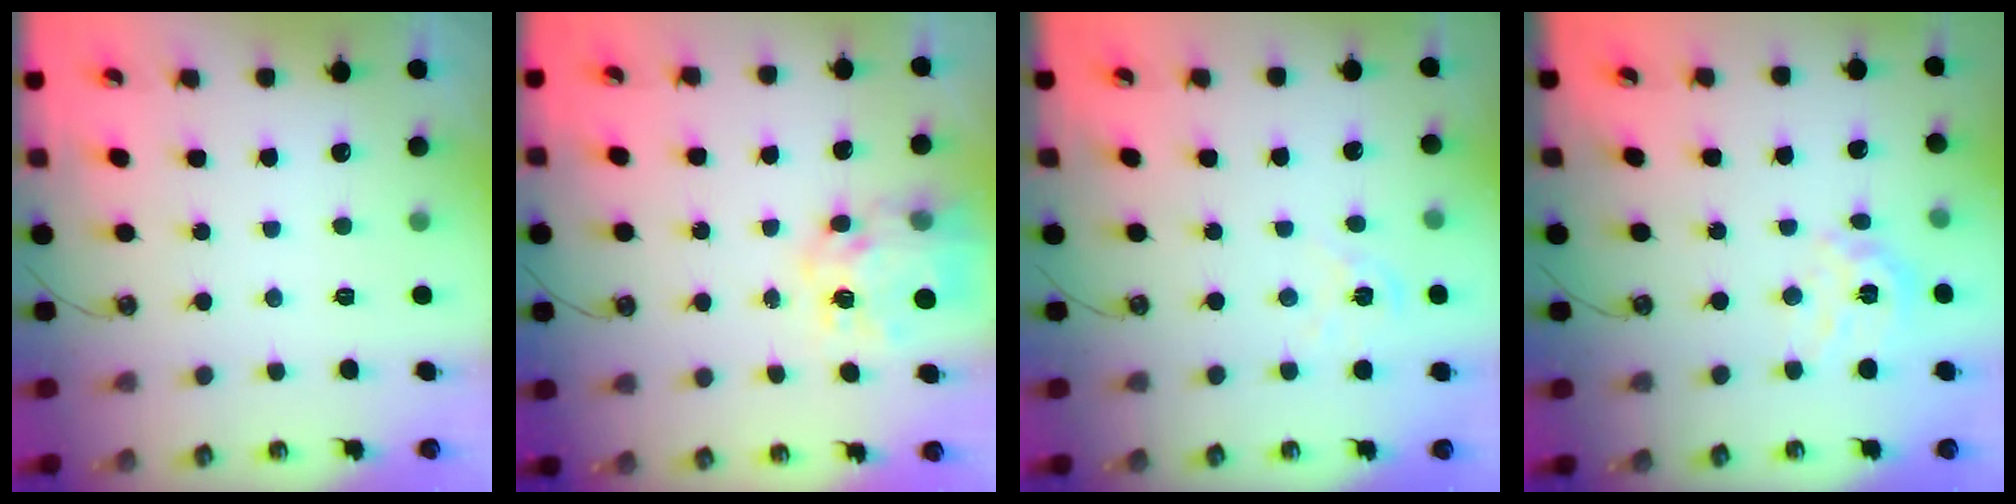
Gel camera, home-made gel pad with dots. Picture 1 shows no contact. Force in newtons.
{"total": 11.5, "press": 11.5, "slide": 1.1}
{"total": 6.3, "press": 6.3, "slide": 0.5}
{"total": 10.9, "press": 10.9, "slide": 1.1}